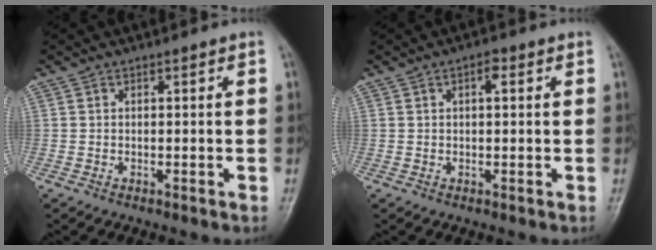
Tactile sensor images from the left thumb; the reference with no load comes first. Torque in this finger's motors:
{"motor_torque": [-0.08, 0.00, -0.26, -0.25, -0.01]}